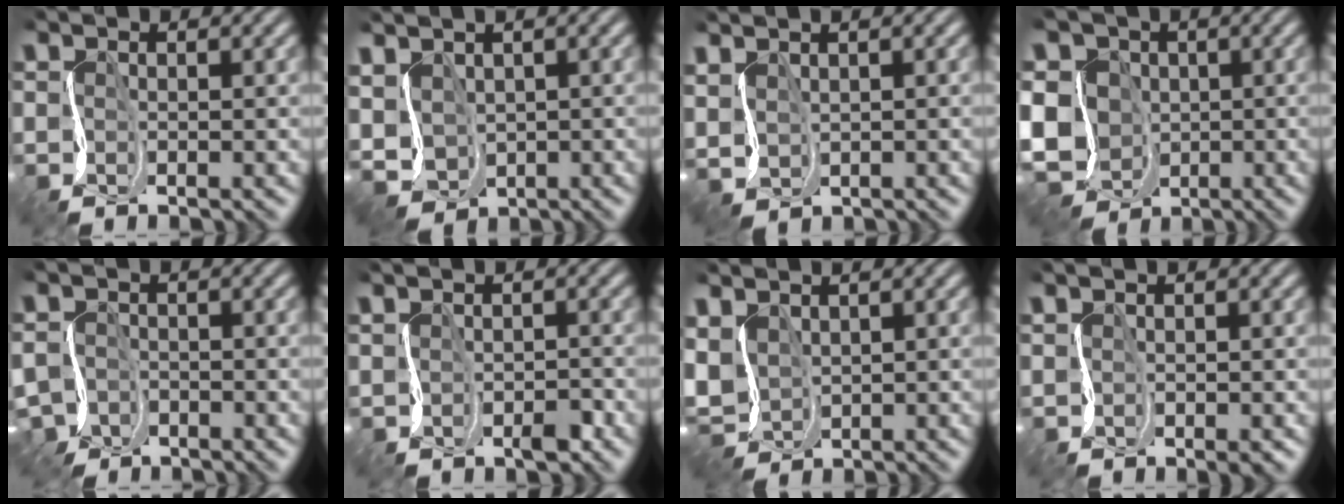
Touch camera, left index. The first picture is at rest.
{"total": 4.2, "force": [0.4, 3.1, 2.8], "torque": [-0.080, -0.004, 0.014]}
{"total": 2.3, "force": [1.4, 1.1, 1.4], "torque": [-0.042, 0.008, 0.035]}
{"total": 11.2, "force": [-2.4, 9.1, 6.1], "torque": [-0.102, 0.001, -0.083]}
{"total": 4.1, "force": [-2.8, 2.5, 1.7], "torque": [-0.031, -0.008, -0.055]}
{"total": 2.1, "force": [-0.9, 1.2, 1.5], "torque": [-0.024, -0.005, -0.014]}
{"total": 3.8, "force": [0.7, 2.6, 2.8], "torque": [-0.080, 0.004, 0.009]}
{"total": 1.6, "force": [-0.4, 0.8, 1.4], "torque": [-0.023, -0.006, 0.000]}